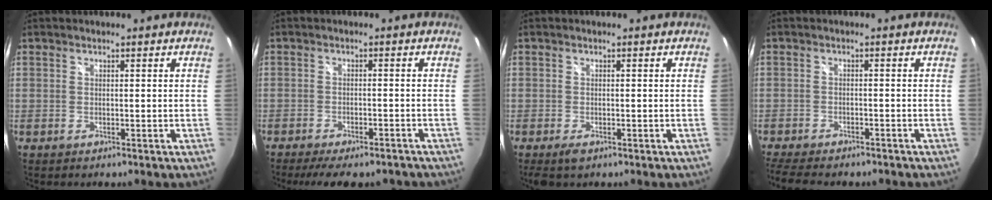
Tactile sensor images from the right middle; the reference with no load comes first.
{"total": 11.7, "force": [-9.8, 3.3, 5.5], "torque": [-0.113, -0.025, -0.134]}
{"total": 2.7, "force": [-1.8, 1.1, 1.7], "torque": [-0.033, -0.010, -0.029]}
{"total": 10.3, "force": [-8.8, 3.0, 4.5], "torque": [-0.110, -0.029, -0.139]}